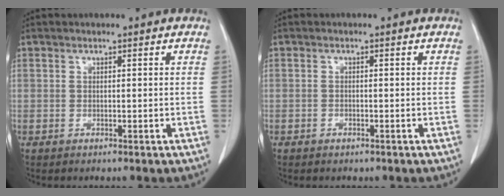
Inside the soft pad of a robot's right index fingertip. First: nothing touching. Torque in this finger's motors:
{"motor_torque": [0.20, -0.20, -0.03, 0.01]}